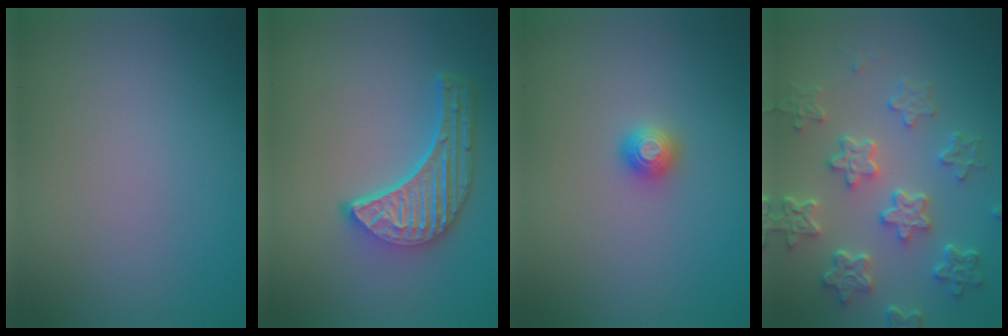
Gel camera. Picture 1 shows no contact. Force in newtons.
{"total": 5.8, "press": 4.3, "slide": 3.8}
{"total": 1.2, "press": 1.2, "slide": 0.2}
{"total": 6.1, "press": 4.7, "slide": 4.0}